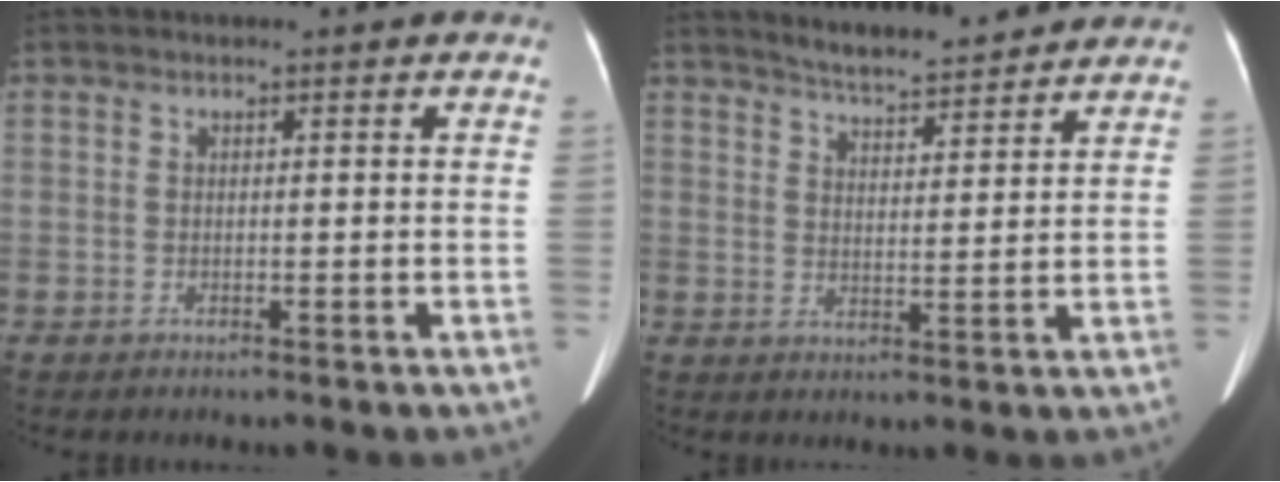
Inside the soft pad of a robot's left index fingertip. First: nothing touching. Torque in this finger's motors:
{"motor_torque": [0.34, -0.44, 0.04, 0.04]}